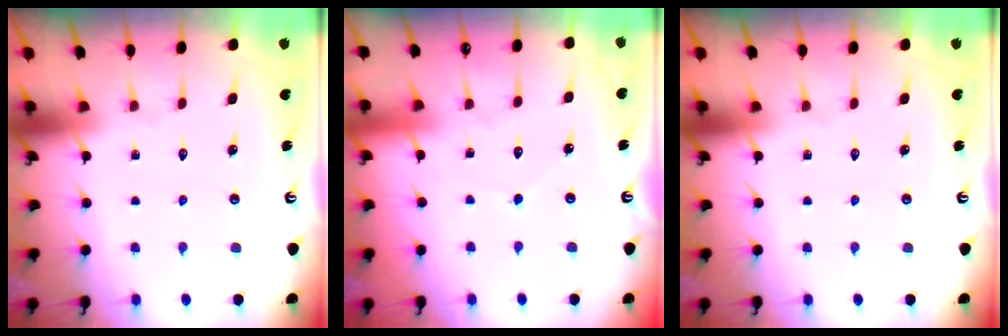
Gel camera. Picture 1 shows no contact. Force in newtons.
{"total": 2.8, "press": 2.7, "slide": 0.4}
{"total": 0.0}